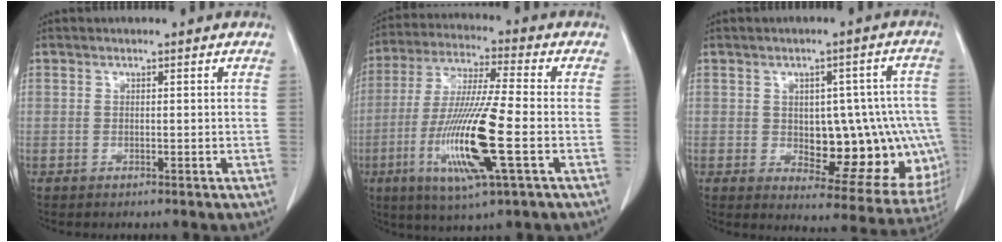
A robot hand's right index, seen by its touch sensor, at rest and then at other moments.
{"total": 15.9, "force": [-4.5, 0.6, 15.2], "torque": [-0.312, -0.021, -0.084]}
{"total": 17.0, "force": [-2.0, 7.8, 15.0], "torque": [-0.133, 0.029, 0.001]}